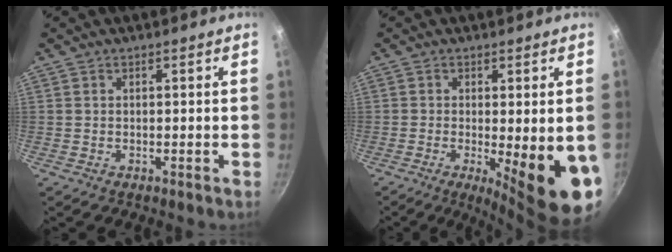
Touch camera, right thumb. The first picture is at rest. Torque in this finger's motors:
{"motor_torque": [-0.01, 1.20, 1.66, -0.59, 0.16]}